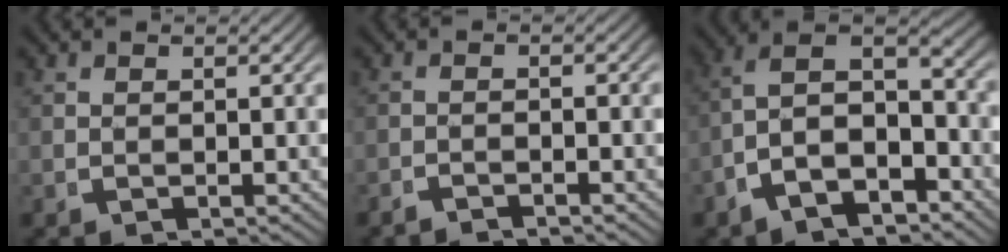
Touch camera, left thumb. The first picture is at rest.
{"total": 1.6, "force": [-1.6, 0.2, 0.1], "torque": [0.003, -0.002, -0.033]}
{"total": 10.9, "force": [-1.6, 8.2, 7.1], "torque": [-0.137, -0.022, -0.035]}